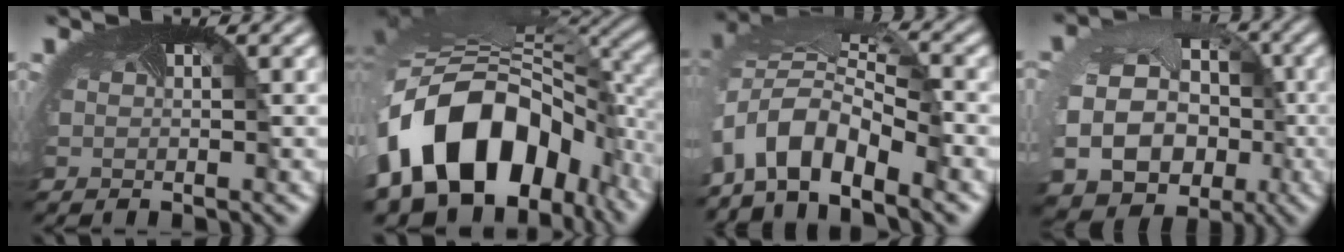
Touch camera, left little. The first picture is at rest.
{"total": 16.5, "force": [-5.6, 10.8, 11.2], "torque": [-0.227, -0.039, -0.085]}
{"total": 7.6, "force": [-4.4, 3.4, 5.2], "torque": [-0.119, -0.005, -0.096]}
{"total": 16.1, "force": [-3.4, 13.9, 7.4], "torque": [-0.169, -0.051, -0.051]}